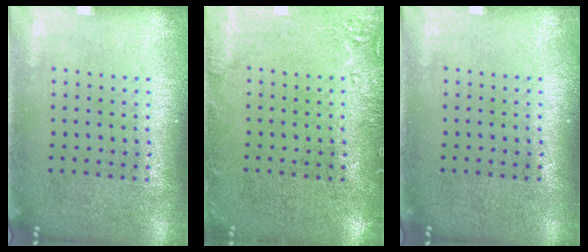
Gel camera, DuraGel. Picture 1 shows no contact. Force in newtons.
{"total": 1.9, "press": 1.8, "slide": 0.3}
{"total": 0.0}